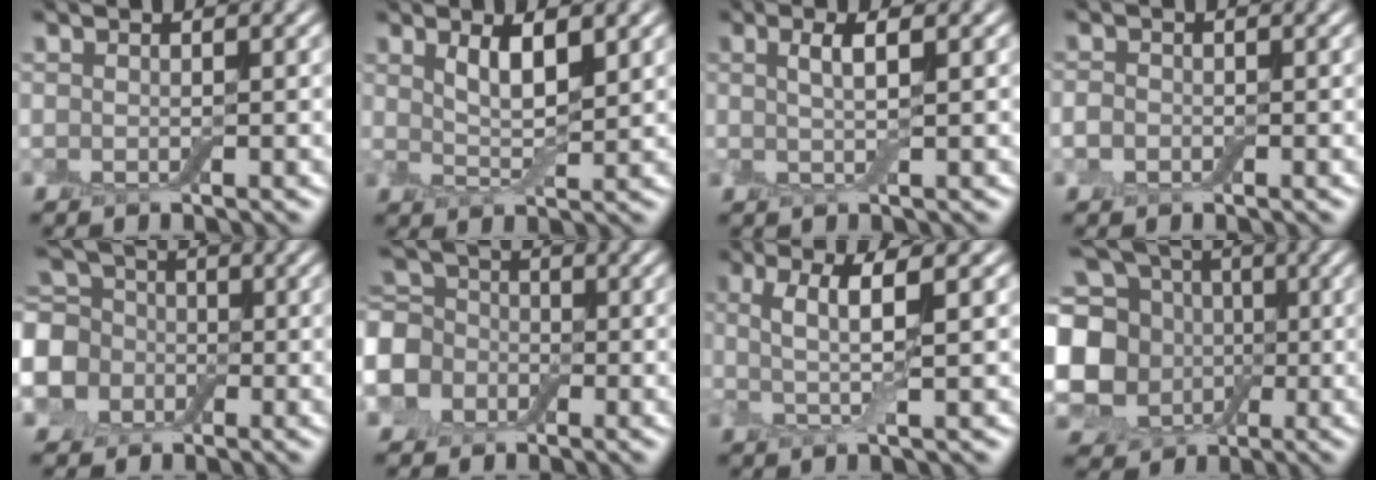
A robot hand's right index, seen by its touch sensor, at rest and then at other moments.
{"total": 3.2, "force": [1.4, 0.8, 2.8], "torque": [-0.055, -0.007, 0.026]}
{"total": 2.4, "force": [0.5, 0.5, 2.3], "torque": [-0.040, -0.002, 0.006]}
{"total": 1.1, "force": [-0.6, 0.9, 0.4], "torque": [-0.007, -0.004, -0.017]}
{"total": 7.5, "force": [-0.8, 6.6, 3.5], "torque": [-0.087, 0.000, -0.045]}
{"total": 7.5, "force": [-1.7, 6.5, 3.3], "torque": [-0.084, 0.004, -0.066]}
{"total": 4.5, "force": [0.7, 0.8, 4.4], "torque": [-0.090, 0.001, 0.013]}
{"total": 14.1, "force": [0.6, 12.2, 7.0], "torque": [-0.183, 0.010, -0.010]}